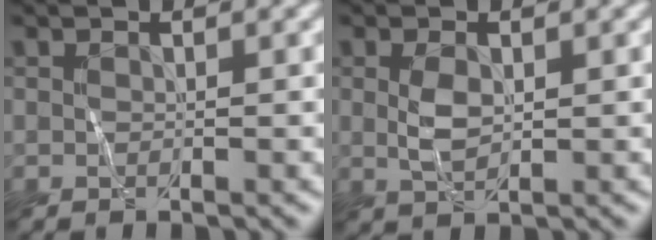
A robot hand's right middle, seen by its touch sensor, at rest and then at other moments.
{"total": 1.9, "force": [0.3, 1.0, 1.5], "torque": [-0.044, 0.001, 0.010]}